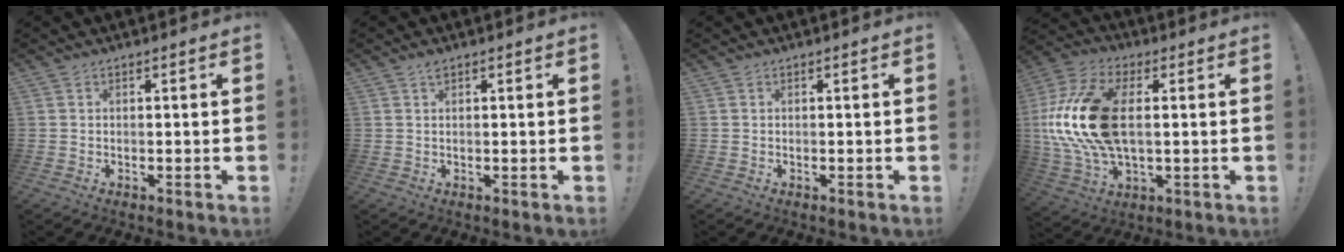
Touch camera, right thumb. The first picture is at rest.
{"total": 1.3, "force": [1.1, 0.2, 0.7], "torque": [-0.009, -0.002, 0.019]}
{"total": 0.0}
{"total": 21.8, "force": [2.1, 12.2, 17.9], "torque": [-0.357, 0.003, 0.043]}